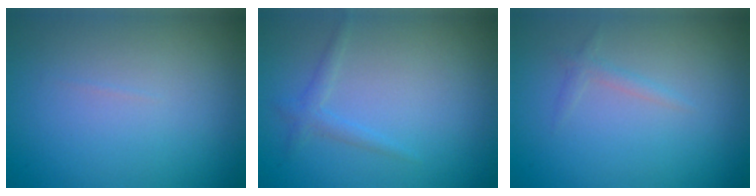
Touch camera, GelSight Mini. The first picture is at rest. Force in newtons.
{"total": 1.2, "press": 1.2, "slide": 0.0}
{"total": 0.9, "press": 0.9, "slide": 0.1}